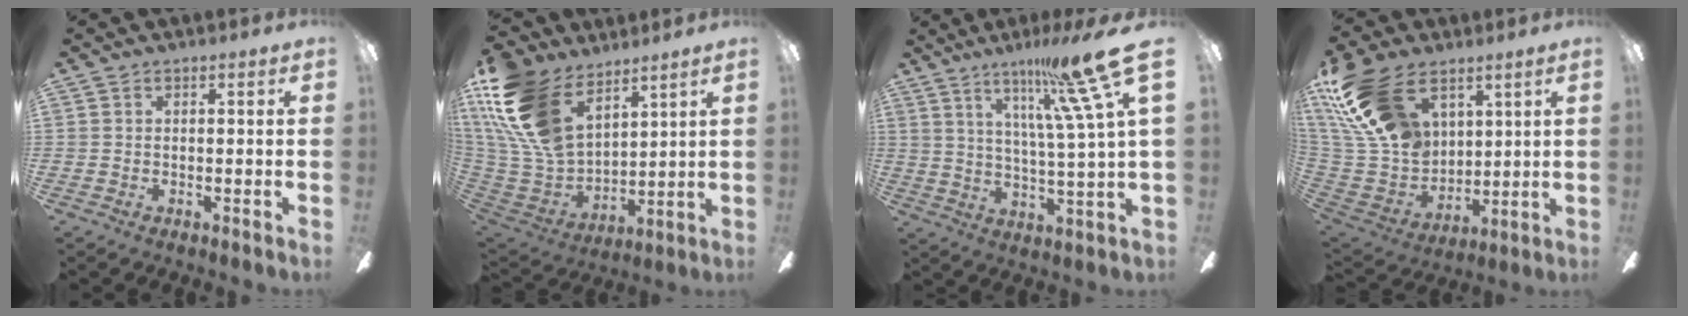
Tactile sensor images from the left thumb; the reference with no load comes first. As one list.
[{"total": 21.5, "force": [11.6, 12.2, 13.4], "torque": [-0.318, -0.060, 0.215]}, {"total": 19.3, "force": [11.9, 1.1, 15.2], "torque": [-0.256, -0.064, 0.171]}, {"total": 23.5, "force": [12.5, 14.2, 13.8], "torque": [-0.315, -0.056, 0.228]}]